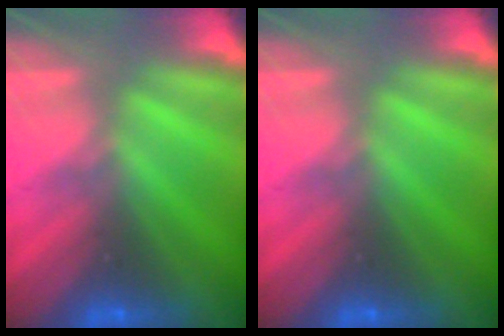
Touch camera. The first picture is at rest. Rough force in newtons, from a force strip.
{"total": 0.0}